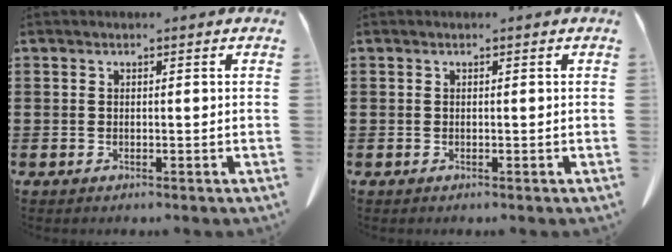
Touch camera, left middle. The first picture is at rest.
{"total": 0.0}